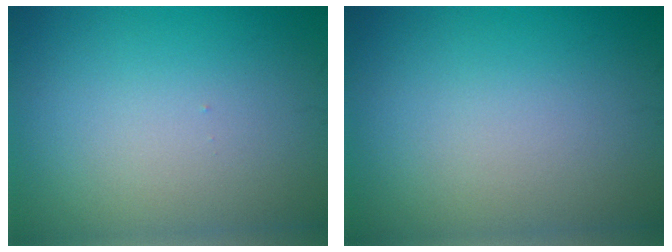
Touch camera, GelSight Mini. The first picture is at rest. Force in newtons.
{"total": 0.0}